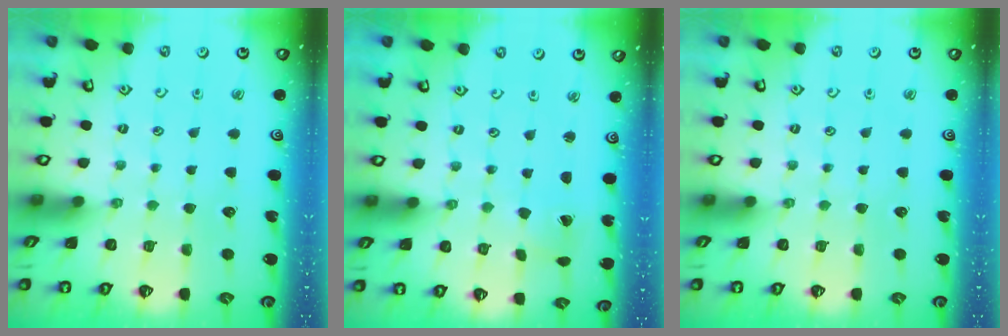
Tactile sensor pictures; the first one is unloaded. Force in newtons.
{"total": 0.9, "press": 0.9, "slide": 0.3}
{"total": 0.0}